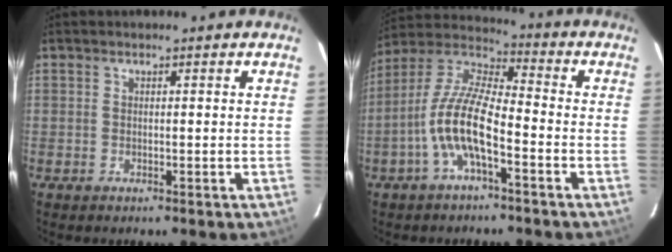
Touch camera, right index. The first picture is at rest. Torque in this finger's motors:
{"motor_torque": [1.73, -0.41, 1.03, 0.21]}